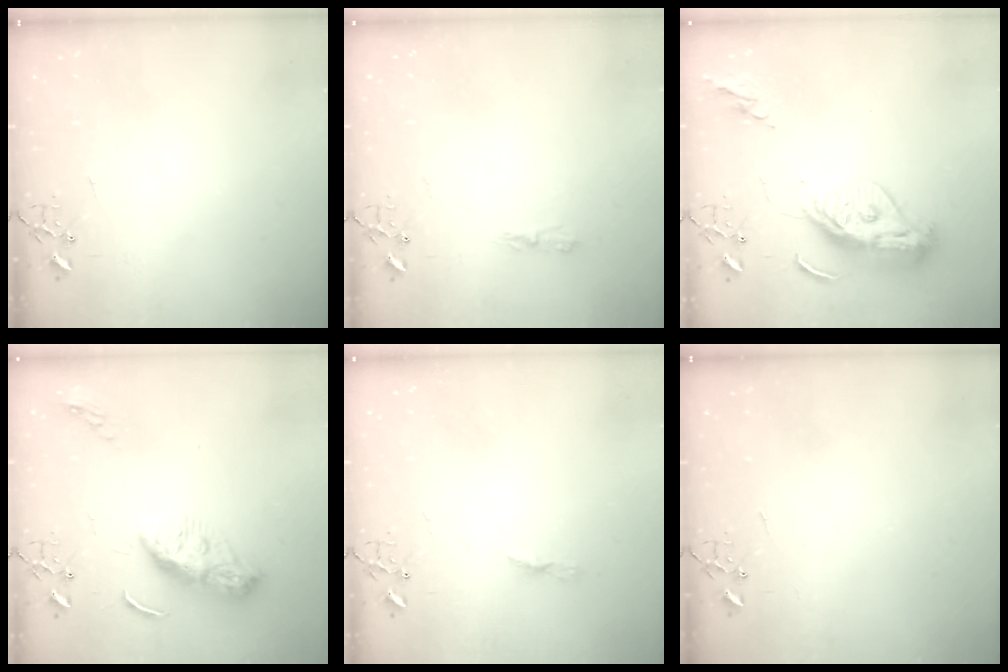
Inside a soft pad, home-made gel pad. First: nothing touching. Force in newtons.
{"total": 3.1, "press": 3.1, "slide": 0.6}
{"total": 13.5, "press": 13.4, "slide": 1.5}
{"total": 9.4, "press": 9.4, "slide": 0.6}
{"total": 3.9, "press": 3.9, "slide": 0.5}
{"total": 0.0}